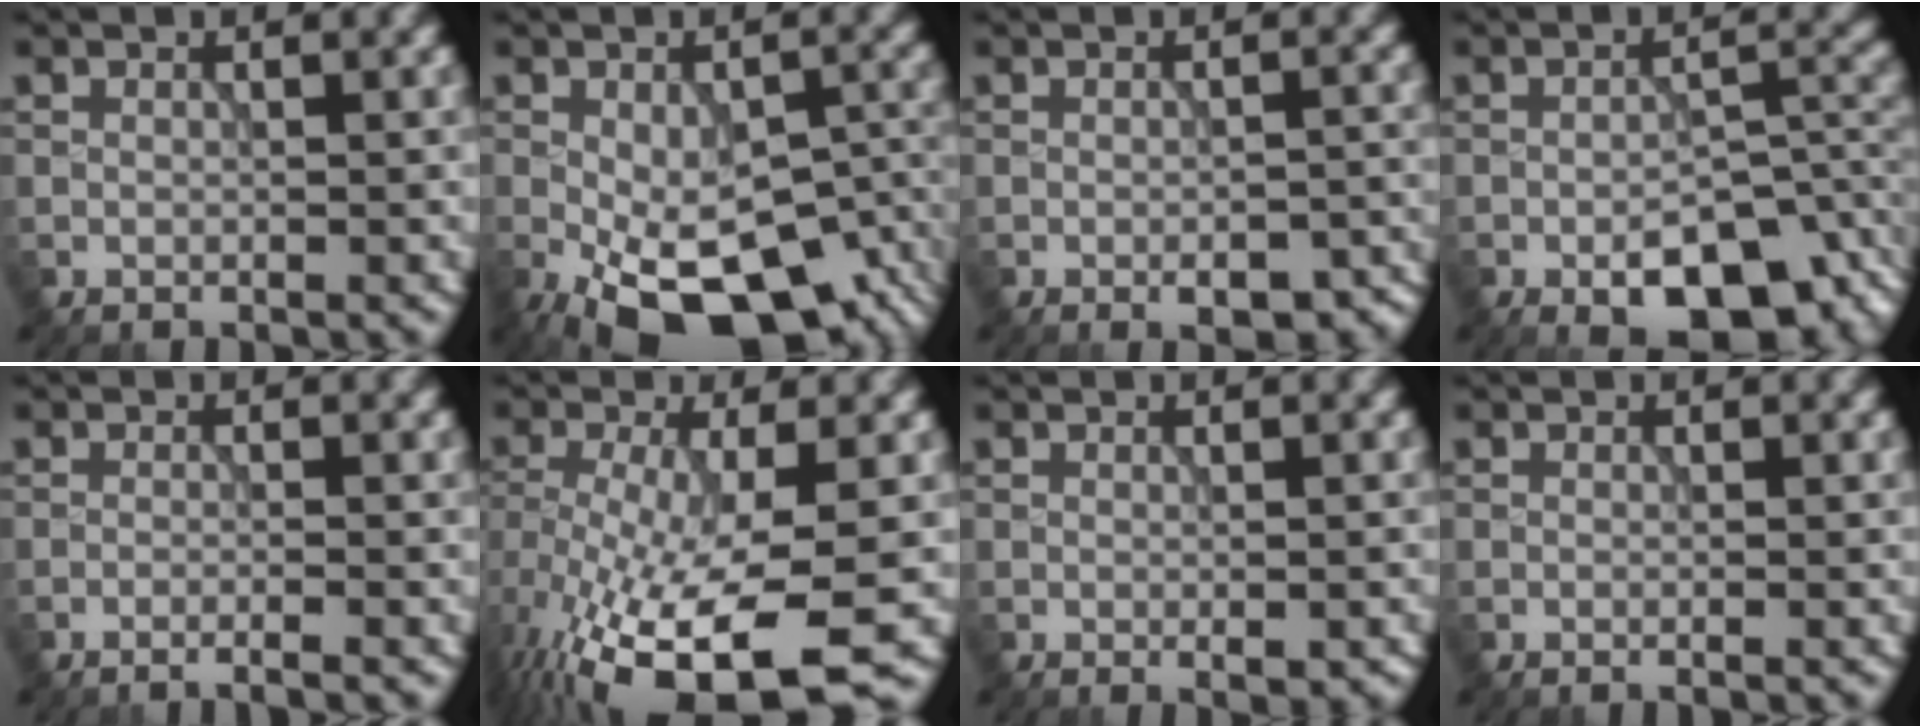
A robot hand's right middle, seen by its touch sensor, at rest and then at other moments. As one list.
[{"total": 14.5, "force": [-7.2, 6.9, 10.6], "torque": [-0.184, -0.046, -0.099]}, {"total": 4.4, "force": [-2.5, 1.8, 3.1], "torque": [-0.046, 0.001, -0.023]}, {"total": 8.6, "force": [-4.5, 3.6, 6.3], "torque": [-0.089, 0.001, -0.067]}, {"total": 1.9, "force": [-1.2, 0.3, 1.4], "torque": [-0.010, 0.002, -0.032]}, {"total": 12.7, "force": [-5.6, 4.5, 10.4], "torque": [-0.210, -0.041, -0.086]}, {"total": 1.4, "force": [-0.6, 0.4, 1.2], "torque": [-0.016, -0.005, -0.006]}, {"total": 0.7, "force": [-0.2, 0.2, 0.6], "torque": [-0.005, -0.006, -0.009]}]